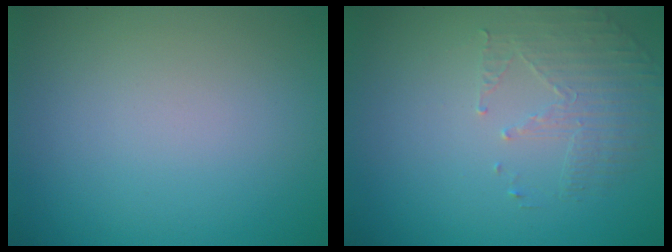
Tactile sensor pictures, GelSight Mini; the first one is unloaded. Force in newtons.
{"total": 1.8, "press": 1.1, "slide": 1.4}